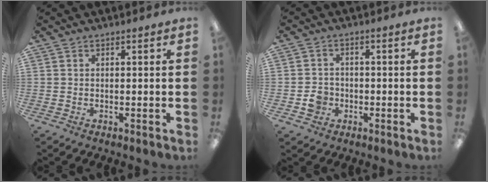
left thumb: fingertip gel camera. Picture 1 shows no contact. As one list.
[{"total": 4.2, "force": [-1.4, 3.6, 1.6], "torque": [-0.017, 0.004, -0.024]}]